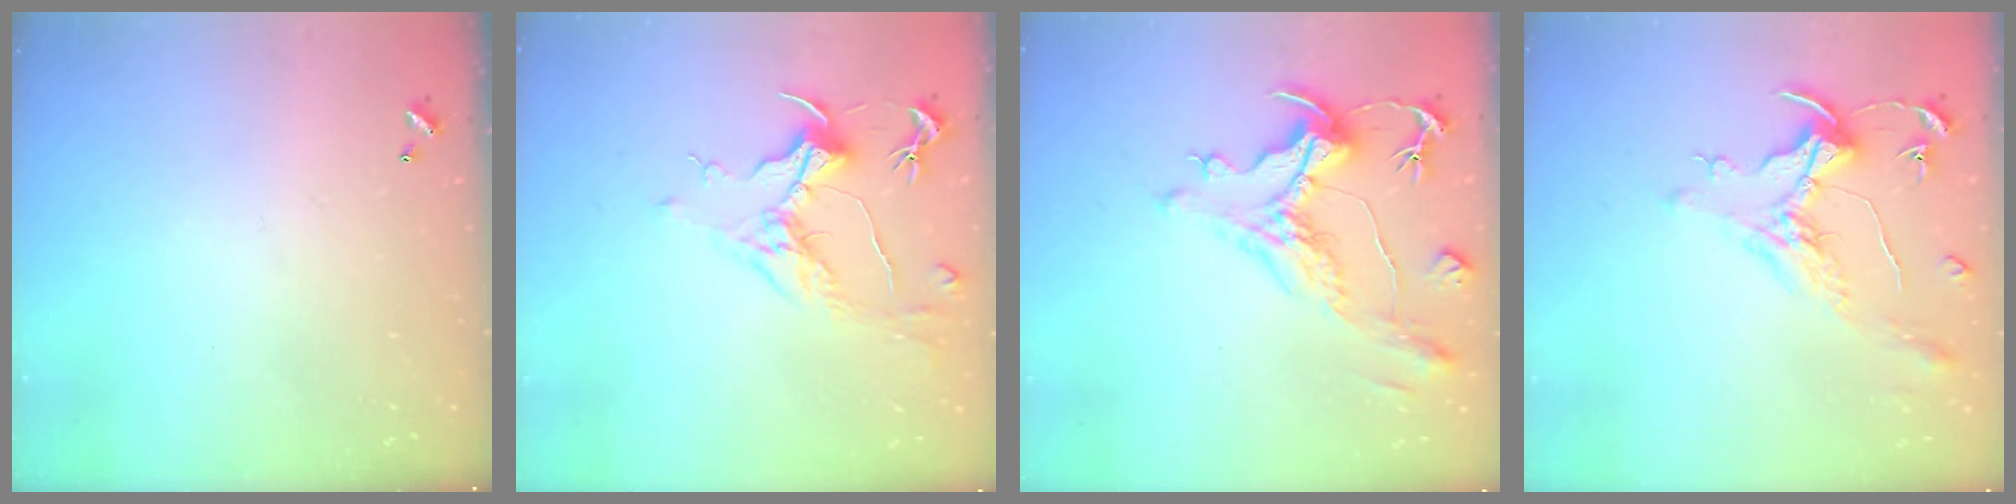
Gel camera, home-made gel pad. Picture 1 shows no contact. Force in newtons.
{"total": 1.6, "press": 1.3, "slide": 0.8}
{"total": 2.0, "press": 0.9, "slide": 1.8}
{"total": 1.6, "press": 1.4, "slide": 0.7}